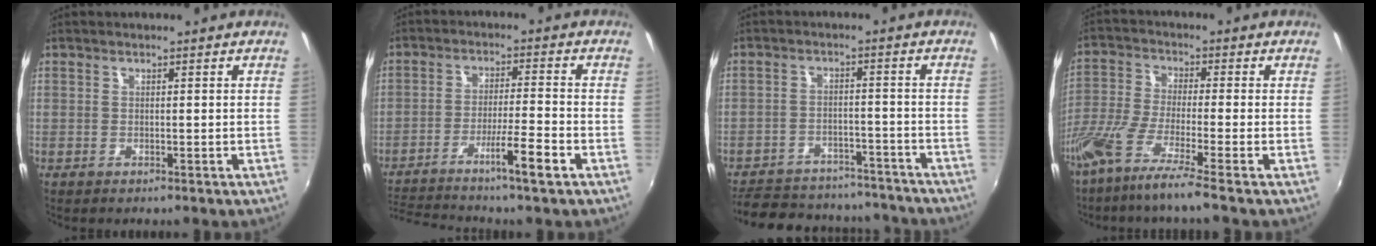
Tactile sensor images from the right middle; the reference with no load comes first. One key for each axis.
{"total": 9.2, "fx": -6.7, "fy": -1.1, "fz": 6.2, "tx": -0.122, "ty": 0.000, "tz": -0.115}
{"total": 22.5, "fx": -19.2, "fy": 8.5, "fz": 8.0, "tx": -0.179, "ty": 0.025, "tz": -0.242}
{"total": 9.8, "fx": -7.1, "fy": -0.7, "fz": 6.7, "tx": -0.134, "ty": -0.030, "tz": -0.135}